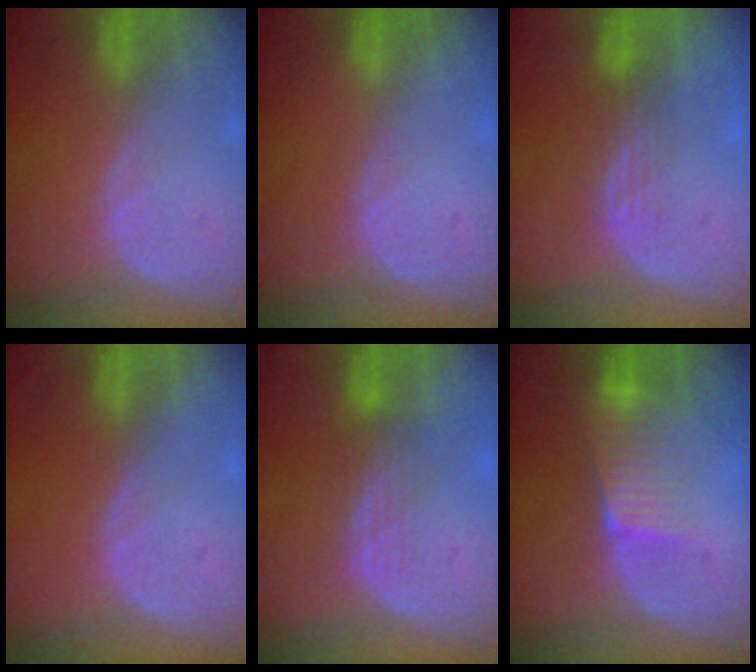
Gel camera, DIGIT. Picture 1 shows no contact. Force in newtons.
{"total": 0.0}
{"total": 3.0, "press": 2.7, "slide": 1.3}
{"total": 0.0}
{"total": 3.5, "press": 2.9, "slide": 1.9}
{"total": 6.5, "press": 5.6, "slide": 3.3}